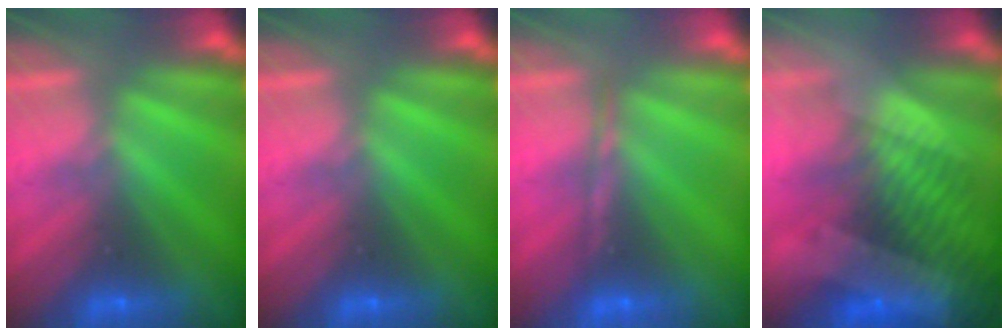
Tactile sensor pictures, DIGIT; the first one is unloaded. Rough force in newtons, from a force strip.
{"total": 0.0}
{"total": 1.7}
{"total": 8.1}